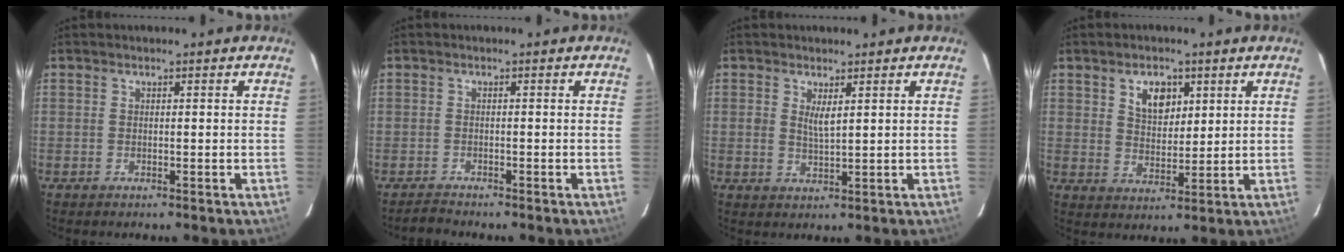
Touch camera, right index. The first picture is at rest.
{"total": 1.8, "force": [-1.6, 0.6, -0.3], "torque": [-0.002, 0.003, -0.033]}
{"total": 2.7, "force": [1.2, 0.8, 2.3], "torque": [-0.040, -0.003, 0.021]}
{"total": 6.4, "force": [3.0, 4.0, 4.0], "torque": [-0.060, 0.005, 0.057]}